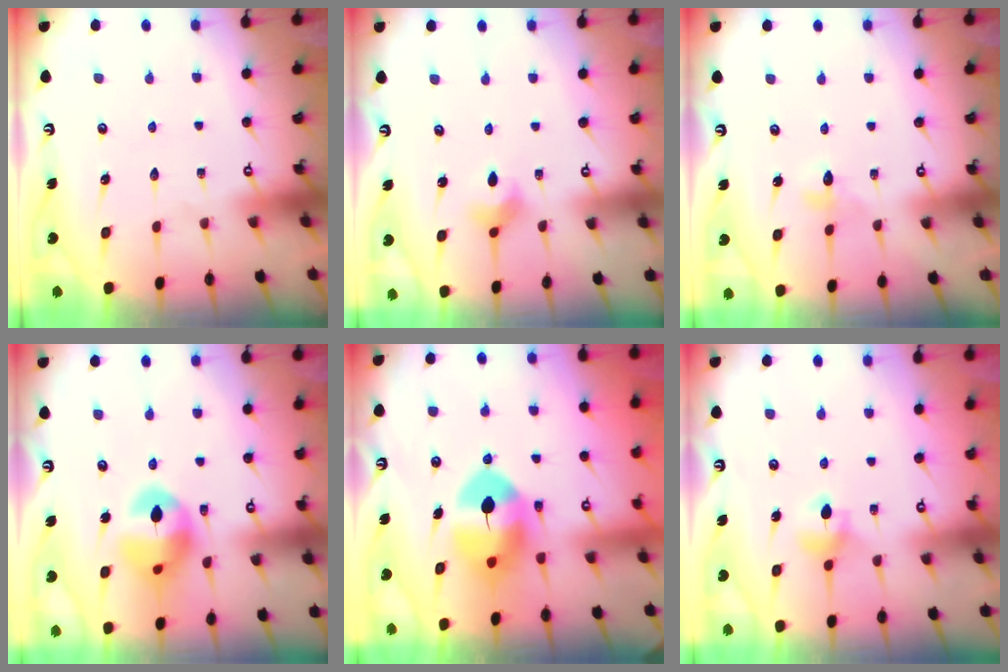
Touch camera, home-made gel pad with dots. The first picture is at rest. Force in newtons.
{"total": 3.0, "press": 3.0, "slide": 0.5}
{"total": 3.8, "press": 3.7, "slide": 0.6}
{"total": 13.9, "press": 13.8, "slide": 1.4}
{"total": 9.6, "press": 9.4, "slide": 2.0}
{"total": 6.1, "press": 6.1, "slide": 0.7}